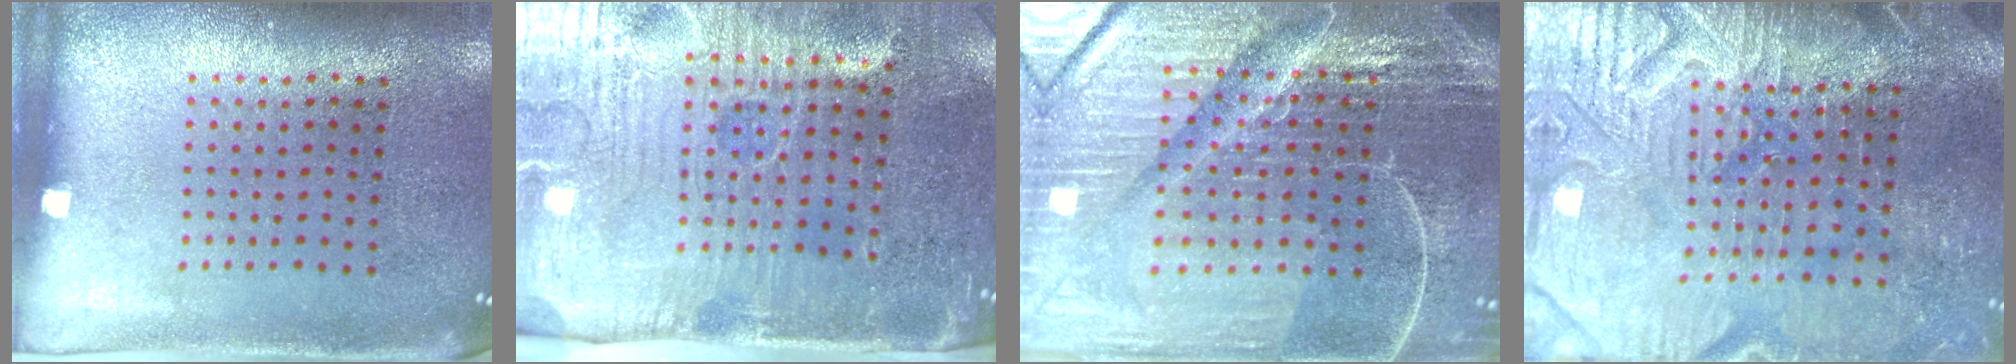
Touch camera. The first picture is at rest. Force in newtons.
{"total": 5.1, "press": 4.5, "slide": 2.5}
{"total": 7.1, "press": 6.2, "slide": 3.5}
{"total": 4.3, "press": 4.0, "slide": 1.6}